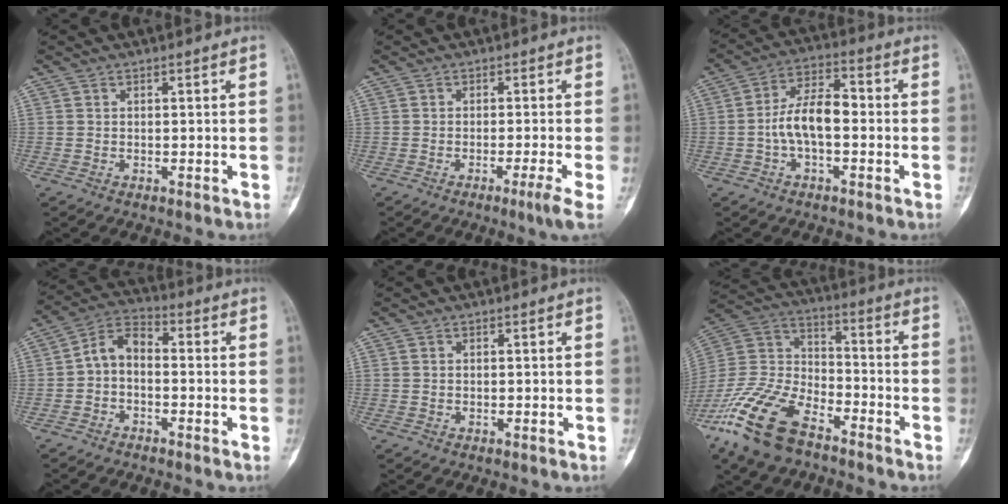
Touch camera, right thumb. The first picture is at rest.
{"total": 3.5, "force": [-1.6, -0.8, 3.0], "torque": [-0.062, -0.006, -0.029]}
{"total": 9.0, "force": [-1.2, 4.4, 7.7], "torque": [-0.139, 0.035, -0.028]}
{"total": 6.3, "force": [-0.9, 3.9, 4.9], "torque": [-0.079, 0.029, -0.033]}
{"total": 0.0}
{"total": 18.0, "force": [-11.8, 8.3, 10.8], "torque": [-0.226, 0.051, -0.229]}